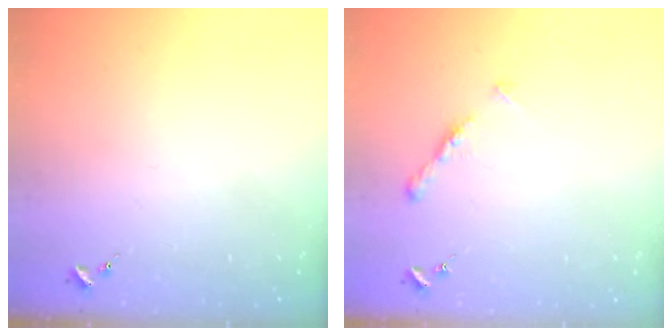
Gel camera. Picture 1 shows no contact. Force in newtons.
{"total": 5.3, "press": 5.2, "slide": 0.6}